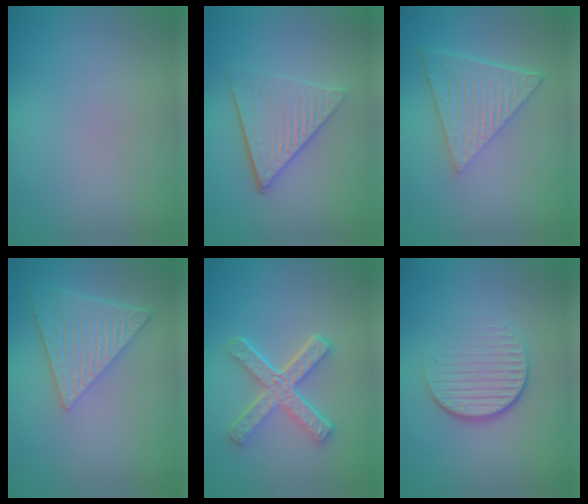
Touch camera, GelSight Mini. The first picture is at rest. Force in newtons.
{"total": 4.9, "press": 3.7, "slide": 3.3}
{"total": 6.4, "press": 4.4, "slide": 4.7}
{"total": 6.1, "press": 4.5, "slide": 4.2}
{"total": 5.0, "press": 3.8, "slide": 3.2}
{"total": 4.2, "press": 2.8, "slide": 3.2}